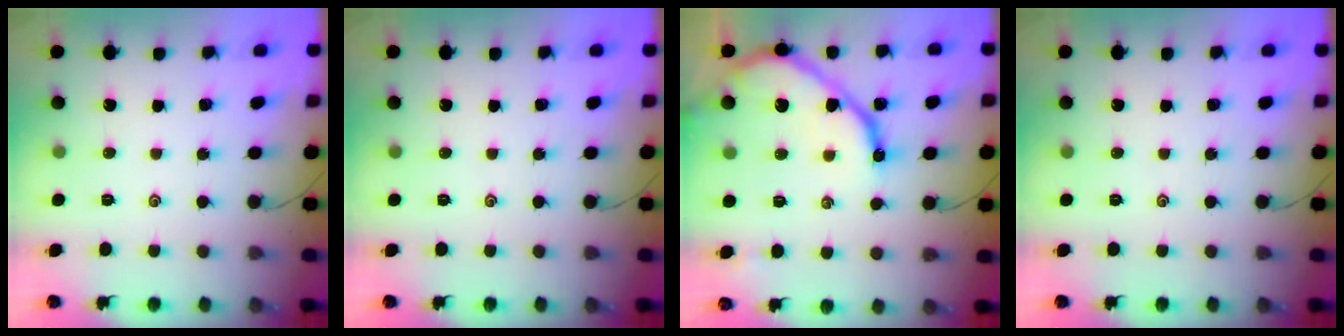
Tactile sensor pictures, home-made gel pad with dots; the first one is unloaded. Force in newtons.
{"total": 0.0}
{"total": 13.0, "press": 12.9, "slide": 1.4}
{"total": 0.0}